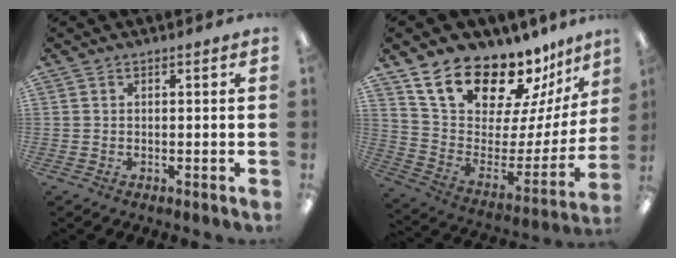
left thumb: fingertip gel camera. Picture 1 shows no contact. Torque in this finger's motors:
{"motor_torque": [2.00, 2.12, 1.37, -1.40, 0.12]}